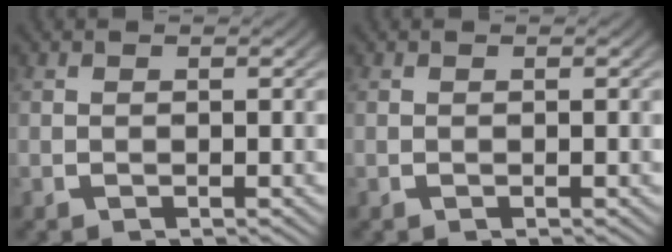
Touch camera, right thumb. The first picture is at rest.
{"total": 0.0}